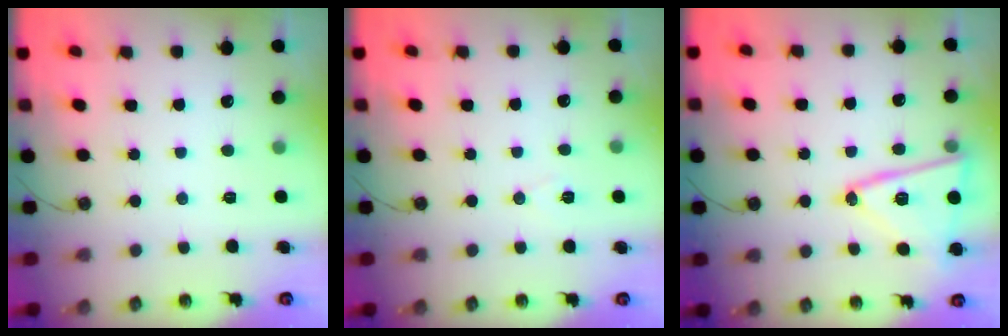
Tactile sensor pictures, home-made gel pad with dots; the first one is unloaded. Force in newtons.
{"total": 5.6, "press": 3.4, "slide": 4.4}
{"total": 17.0, "press": 16.9, "slide": 1.2}